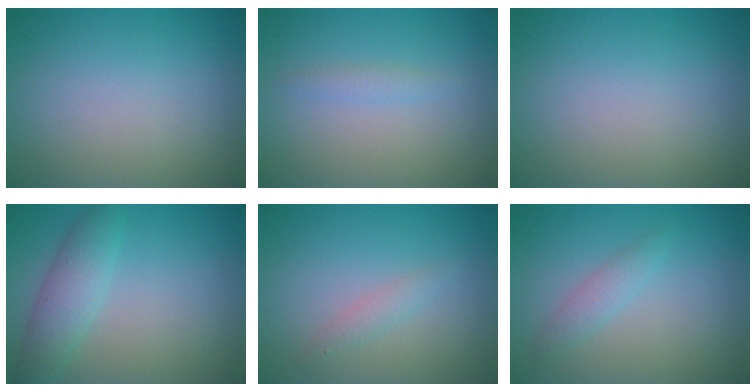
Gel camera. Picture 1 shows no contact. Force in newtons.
{"total": 1.0, "press": 1.0, "slide": 0.0}
{"total": 0.0}
{"total": 3.5, "press": 3.5, "slide": 0.1}
{"total": 1.1, "press": 1.1, "slide": 0.0}
{"total": 1.5, "press": 1.5, "slide": 0.0}